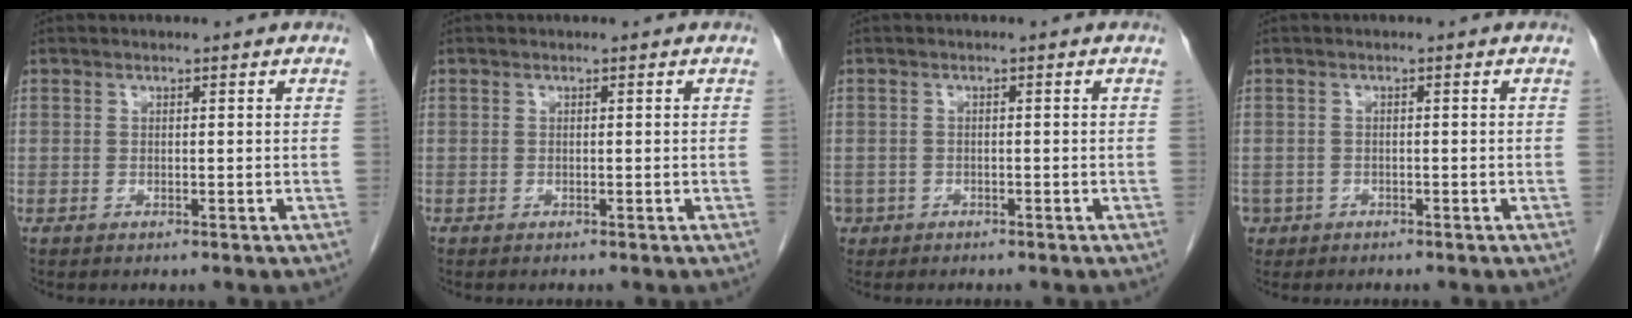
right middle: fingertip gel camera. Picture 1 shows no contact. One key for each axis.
{"total": 0.0}
{"total": 2.5, "fx": -1.4, "fy": 2.0, "fz": 0.0, "tx": -0.003, "ty": 0.006, "tz": -0.026}
{"total": 2.5, "fx": -1.4, "fy": 2.1, "fz": 0.1, "tx": -0.002, "ty": 0.005, "tz": -0.025}